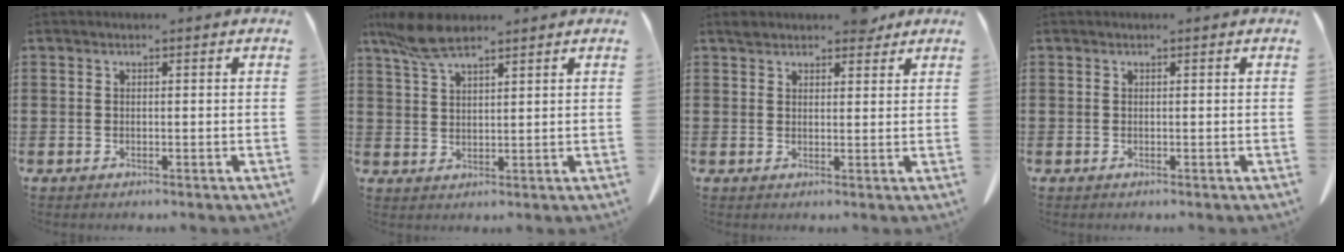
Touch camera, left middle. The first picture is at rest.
{"total": 6.5, "force": [4.7, 1.6, 4.2], "torque": [-0.093, -0.002, 0.088]}
{"total": 3.9, "force": [3.3, 1.5, 1.5], "torque": [-0.020, -0.004, 0.061]}
{"total": 0.0}